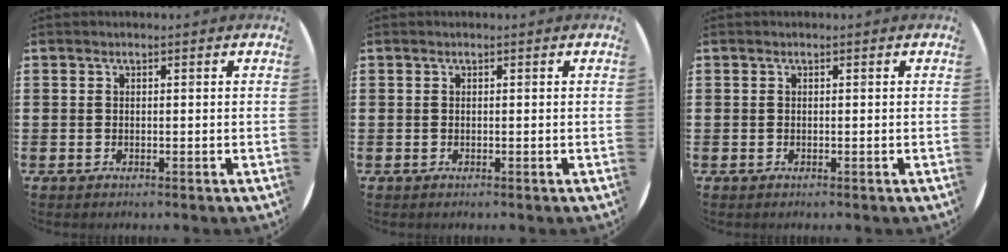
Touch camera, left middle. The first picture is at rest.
{"total": 0.0}
{"total": 0.0}